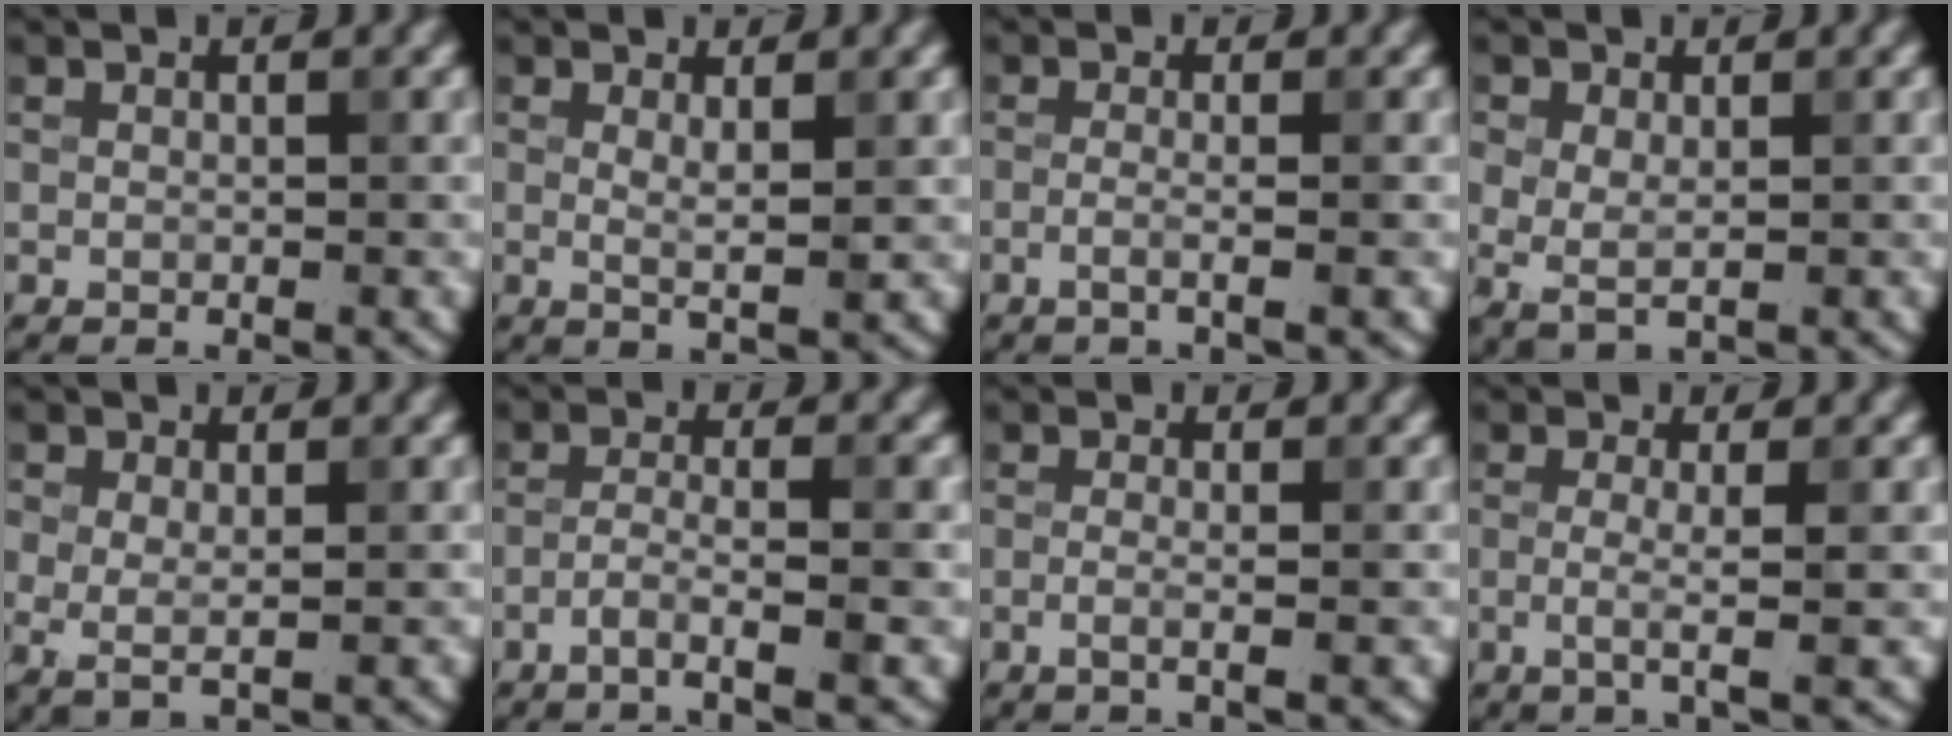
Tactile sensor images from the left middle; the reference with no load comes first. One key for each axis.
{"total": 1.8, "fx": 0.4, "fy": 0.2, "fz": 1.7, "tx": -0.027, "ty": -0.008, "tz": 0.006}
{"total": 2.0, "fx": -0.5, "fy": 0.6, "fz": 1.8, "tx": -0.025, "ty": -0.002, "tz": -0.020}
{"total": 2.5, "fx": 0.2, "fy": 1.7, "fz": 1.9, "tx": -0.041, "ty": -0.002, "tz": 0.003}
{"total": 2.1, "fx": 0.0, "fy": 1.1, "fz": 1.8, "tx": -0.037, "ty": -0.006, "tz": 0.000}
{"total": 3.0, "fx": -1.6, "fy": 0.2, "fz": 2.5, "tx": -0.040, "ty": 0.010, "tz": -0.042}
{"total": 1.9, "fx": -0.4, "fy": 0.6, "fz": 1.8, "tx": -0.024, "ty": -0.002, "tz": -0.017}
{"total": 2.8, "fx": -0.3, "fy": 0.5, "fz": 2.7, "tx": -0.045, "ty": -0.008, "tz": -0.013}